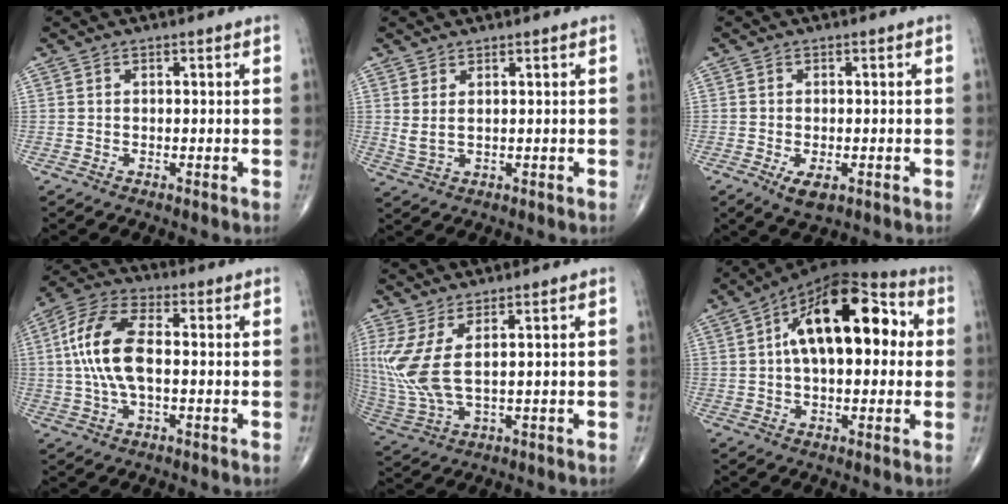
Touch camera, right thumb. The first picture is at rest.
{"total": 2.9, "force": [1.0, 1.1, 2.6], "torque": [-0.060, -0.005, 0.028]}
{"total": 3.7, "force": [-1.4, 1.8, 2.9], "torque": [-0.049, -0.006, -0.020]}
{"total": 15.5, "force": [0.6, 7.5, 13.6], "torque": [-0.287, 0.027, 0.006]}
{"total": 10.5, "force": [2.8, 3.3, 9.5], "torque": [-0.252, -0.016, 0.071]}
{"total": 19.7, "force": [3.7, 9.9, 16.6], "torque": [-0.241, 0.033, 0.045]}